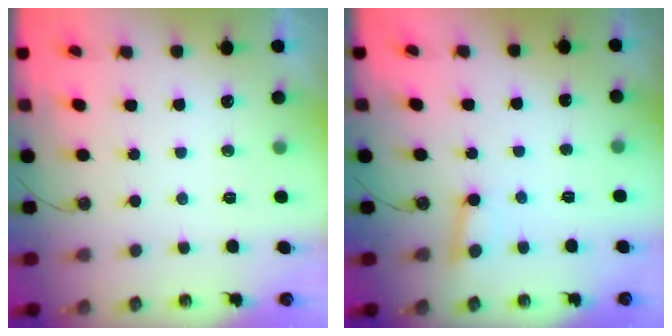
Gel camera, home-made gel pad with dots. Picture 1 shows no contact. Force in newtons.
{"total": 2.6, "press": 2.5, "slide": 0.7}